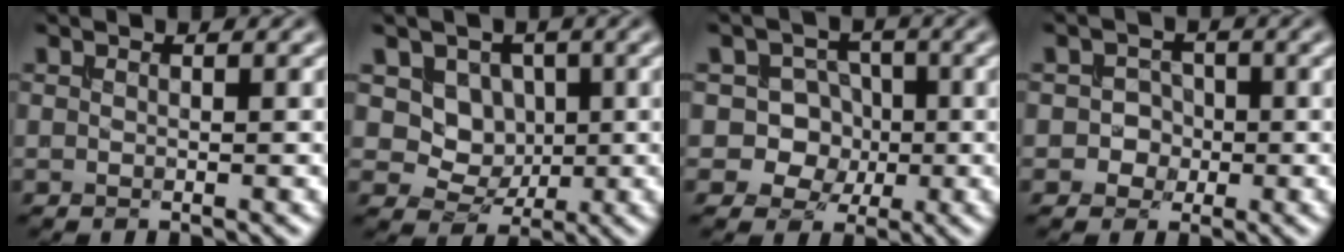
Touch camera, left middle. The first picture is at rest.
{"total": 4.9, "force": [1.4, 4.0, 2.4], "torque": [-0.045, -0.012, 0.029]}
{"total": 5.8, "force": [-0.6, 5.4, 2.0], "torque": [-0.011, 0.029, -0.039]}
{"total": 2.0, "force": [-0.5, 1.9, 0.5], "torque": [0.012, 0.000, -0.017]}